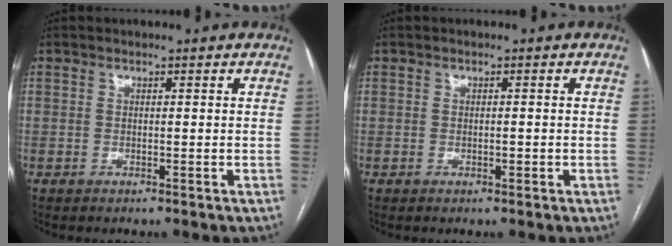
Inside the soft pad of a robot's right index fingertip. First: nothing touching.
{"total": 1.0, "force": [-0.3, 0.3, 0.9], "torque": [-0.018, -0.001, -0.002]}